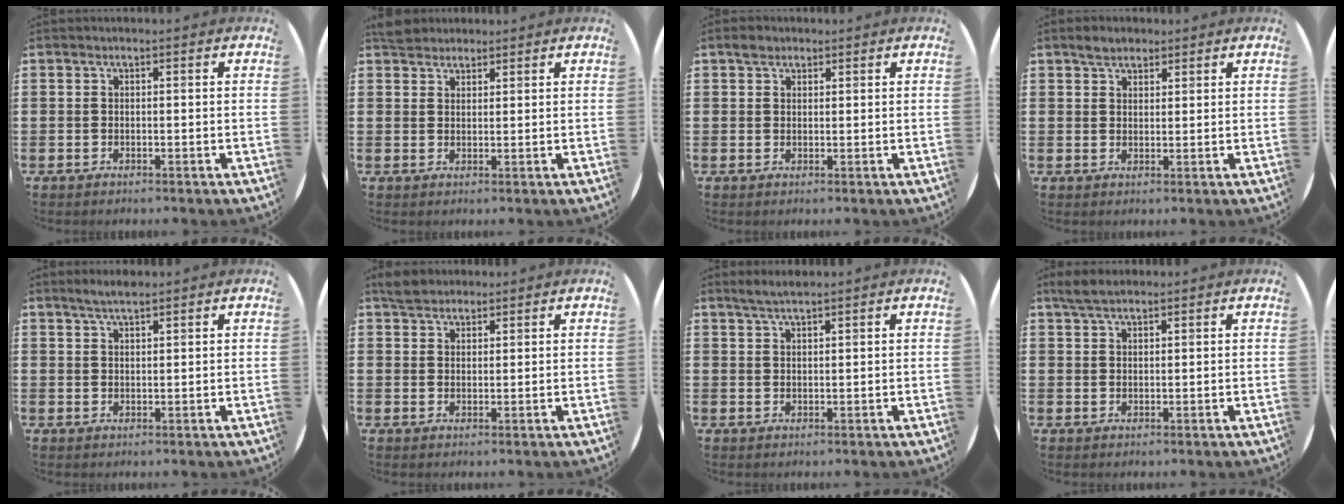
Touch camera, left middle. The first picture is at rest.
{"total": 2.9, "force": [2.7, 1.1, 0.2], "torque": [-0.001, 0.002, 0.051]}
{"total": 1.7, "force": [1.4, 0.9, 0.3], "torque": [0.002, 0.002, 0.025]}
{"total": 2.5, "force": [2.1, 1.1, 0.7], "torque": [-0.006, 0.003, 0.038]}
{"total": 2.4, "force": [2.1, 0.4, 1.1], "torque": [-0.023, 0.006, 0.038]}
{"total": 3.0, "force": [2.7, 1.2, 0.3], "torque": [-0.004, 0.006, 0.051]}
{"total": 2.2, "force": [2.0, 0.1, 1.0], "torque": [-0.019, 0.005, 0.036]}
{"total": 3.1, "force": [2.5, 1.0, 1.5], "torque": [-0.033, 0.008, 0.047]}